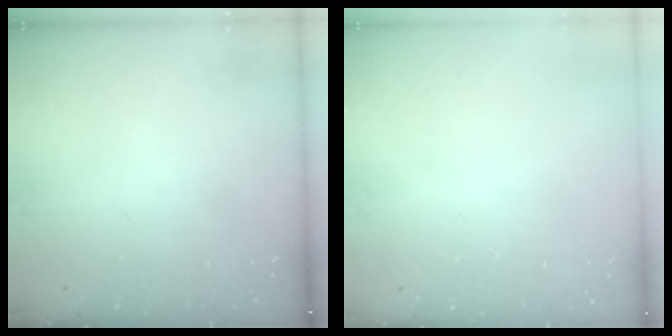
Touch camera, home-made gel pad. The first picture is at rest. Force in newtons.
{"total": 0.0}